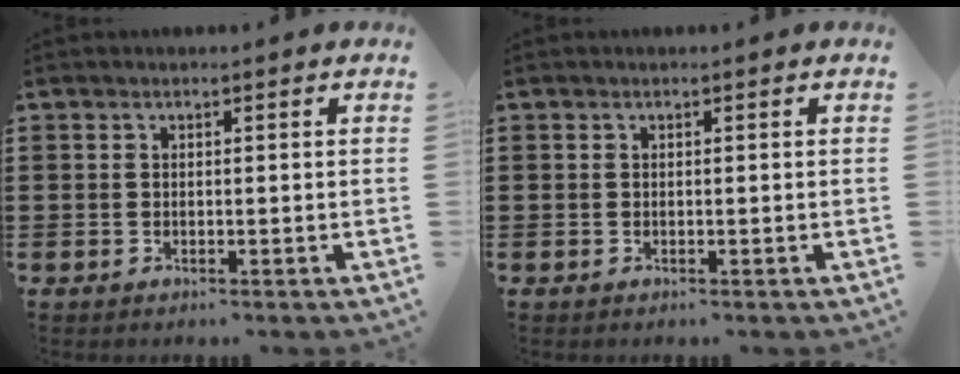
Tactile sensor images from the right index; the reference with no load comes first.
{"total": 0.0}